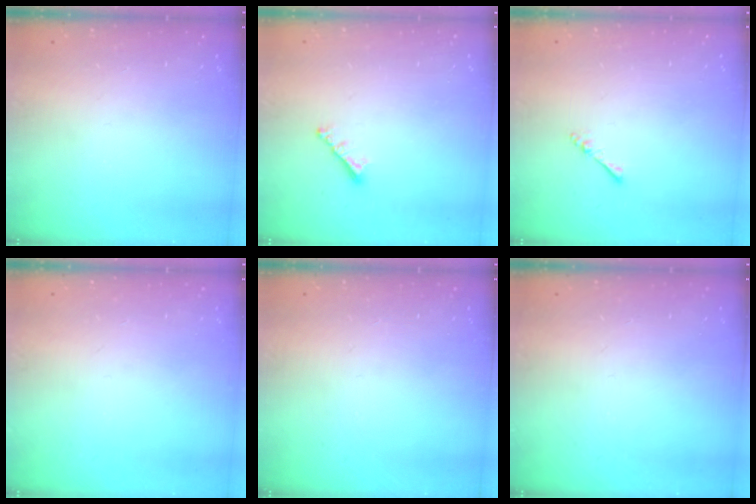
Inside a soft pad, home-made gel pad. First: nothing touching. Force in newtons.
{"total": 2.2, "press": 2.2, "slide": 0.5}
{"total": 2.4, "press": 2.3, "slide": 0.5}
{"total": 0.0}
{"total": 0.0}
{"total": 0.0}